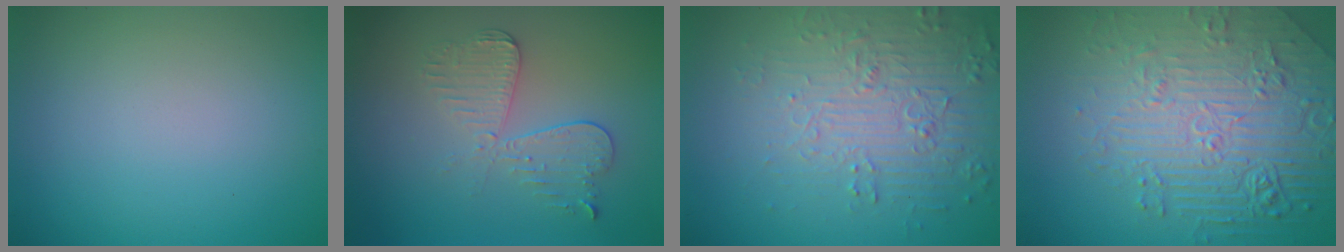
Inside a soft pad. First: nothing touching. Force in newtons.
{"total": 3.6, "press": 3.1, "slide": 1.9}
{"total": 4.5, "press": 4.3, "slide": 1.3}
{"total": 8.0, "press": 6.1, "slide": 5.1}